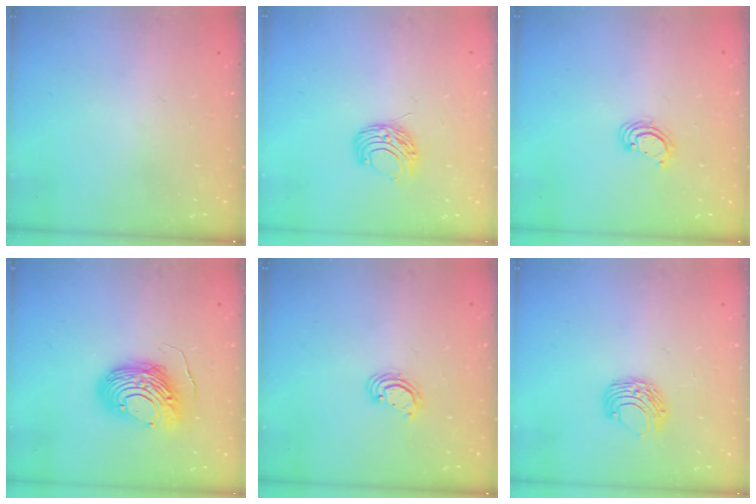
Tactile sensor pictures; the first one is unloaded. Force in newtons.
{"total": 7.5, "press": 7.4, "slide": 0.6}
{"total": 2.8, "press": 2.8, "slide": 0.2}
{"total": 12.4, "press": 12.3, "slide": 1.0}
{"total": 2.8, "press": 2.8, "slide": 0.2}
{"total": 7.7, "press": 7.7, "slide": 0.3}